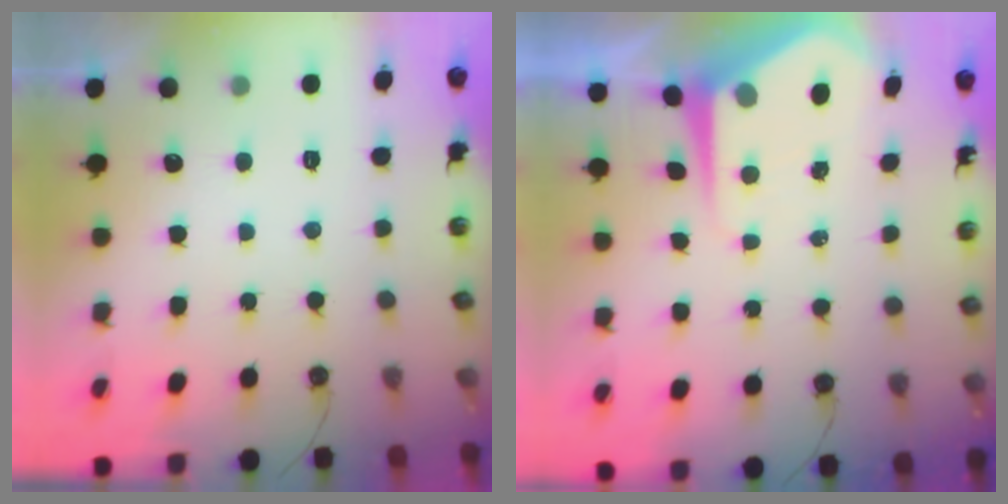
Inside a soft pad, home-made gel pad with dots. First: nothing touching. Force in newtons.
{"total": 8.2, "press": 8.2, "slide": 0.9}